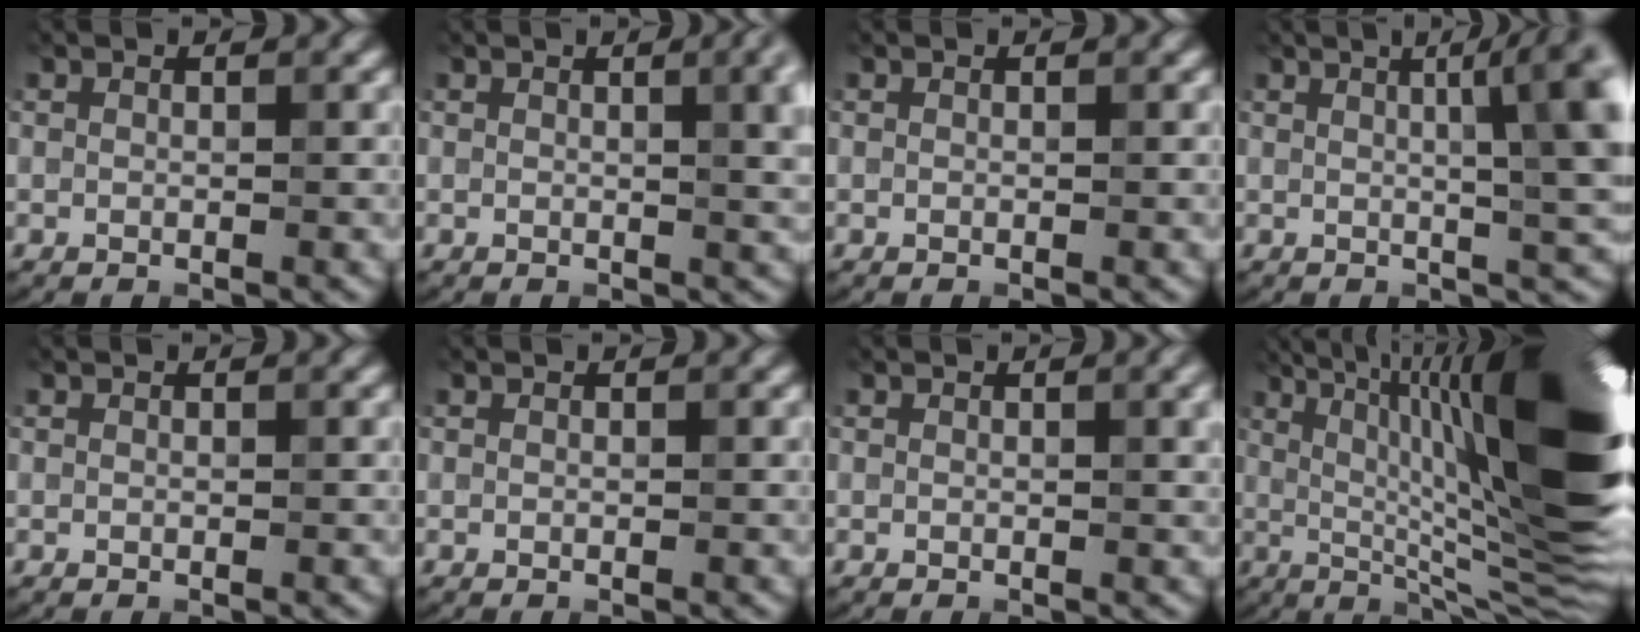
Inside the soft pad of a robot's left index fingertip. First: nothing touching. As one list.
[{"total": 7.3, "force": [2.1, 3.5, 6.1], "torque": [-0.030, 0.038, 0.019]}, {"total": 0.0}, {"total": 8.4, "force": [1.8, 2.0, 7.9], "torque": [-0.072, 0.025, 0.024]}, {"total": 0.0}, {"total": 0.0}, {"total": 2.2, "force": [0.8, 0.8, 1.9], "torque": [-0.015, 0.006, 0.015]}, {"total": 17.1, "force": [2.6, 3.9, 16.5], "torque": [-0.233, 0.021, 0.053]}]